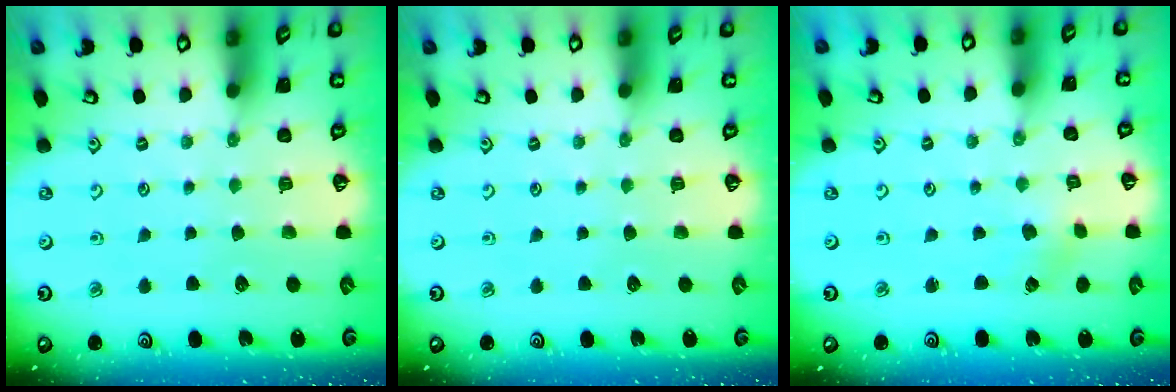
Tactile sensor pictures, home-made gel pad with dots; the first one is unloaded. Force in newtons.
{"total": 0.0}
{"total": 0.0}